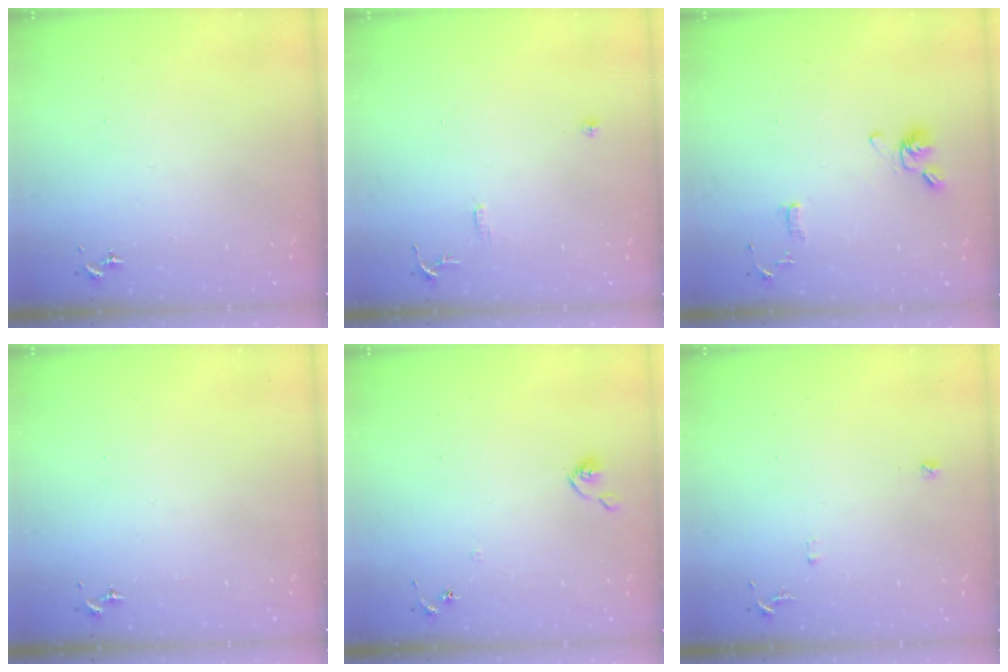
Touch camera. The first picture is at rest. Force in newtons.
{"total": 7.1, "press": 7.1, "slide": 0.7}
{"total": 10.8, "press": 10.6, "slide": 1.9}
{"total": 0.0}
{"total": 6.1, "press": 6.1, "slide": 0.5}
{"total": 5.6, "press": 5.5, "slide": 0.6}